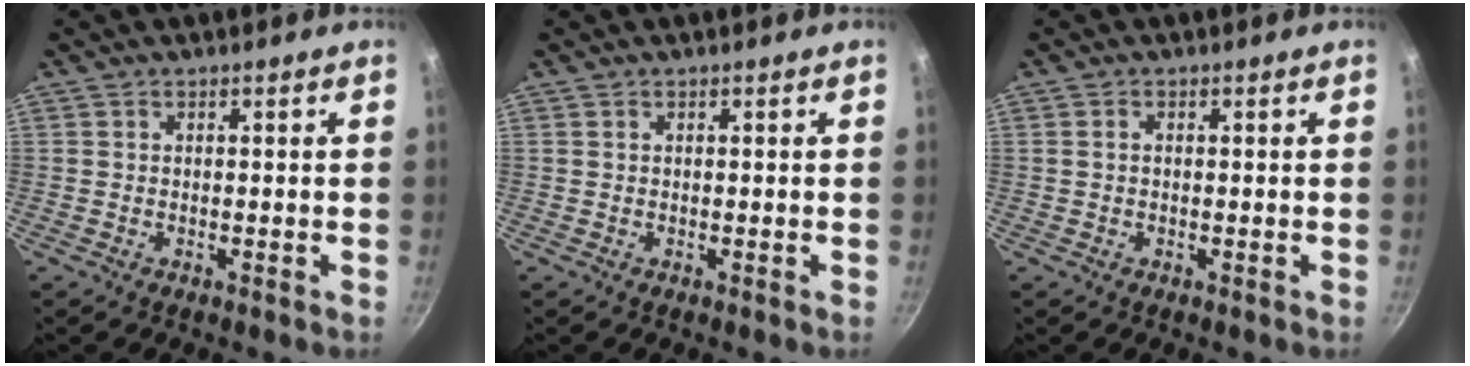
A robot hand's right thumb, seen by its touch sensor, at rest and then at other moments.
{"total": 0.0}
{"total": 0.7, "force": [0.0, 0.4, 0.6], "torque": [-0.012, 0.002, 0.001]}